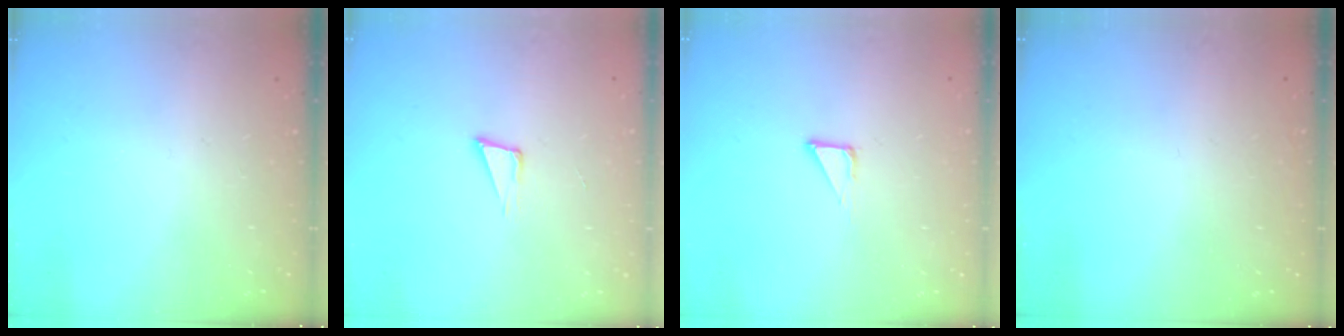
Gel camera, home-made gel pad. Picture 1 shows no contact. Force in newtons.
{"total": 4.6, "press": 3.4, "slide": 3.2}
{"total": 3.5, "press": 3.5, "slide": 0.2}
{"total": 1.6, "press": 1.6, "slide": 0.1}